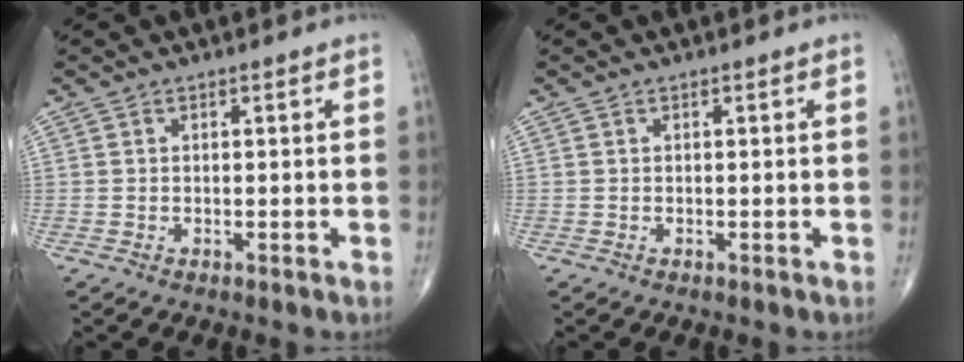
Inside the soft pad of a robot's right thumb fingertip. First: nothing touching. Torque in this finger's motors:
{"motor_torque": [0.00, 0.00, 0.02, 0.00, 0.00]}